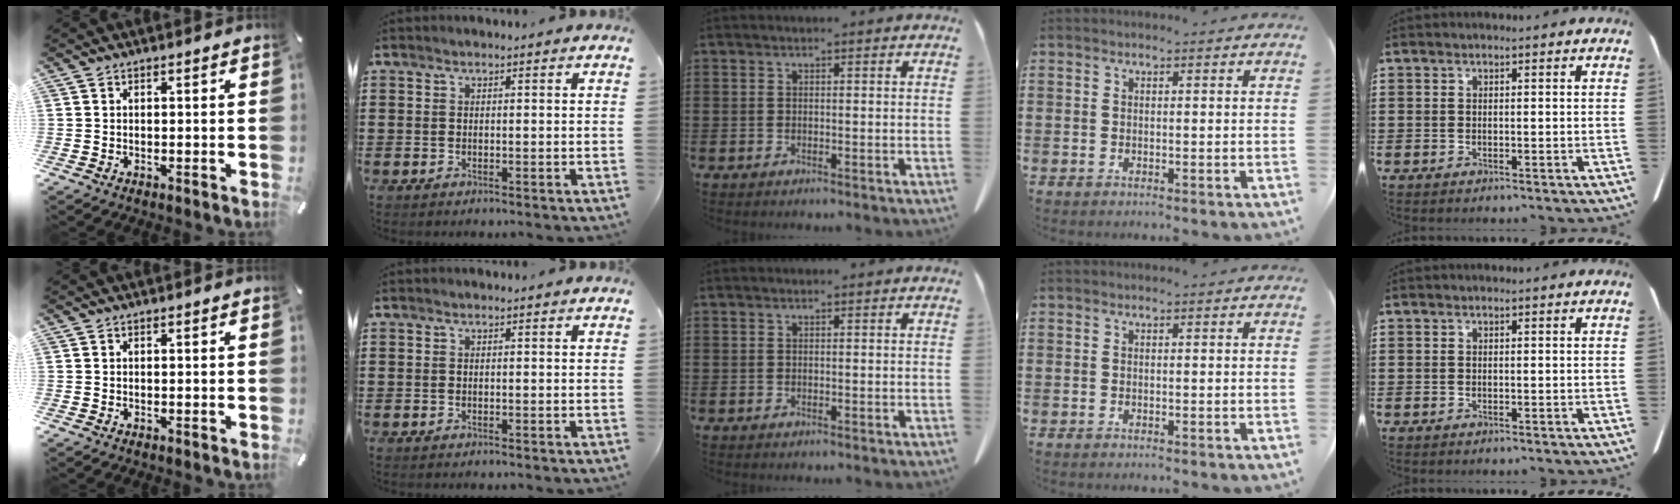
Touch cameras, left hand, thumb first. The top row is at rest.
{}